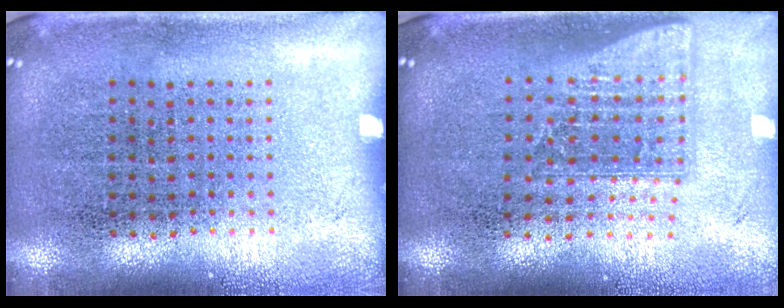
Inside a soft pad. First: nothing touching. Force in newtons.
{"total": 1.5, "press": 1.2, "slide": 0.9}